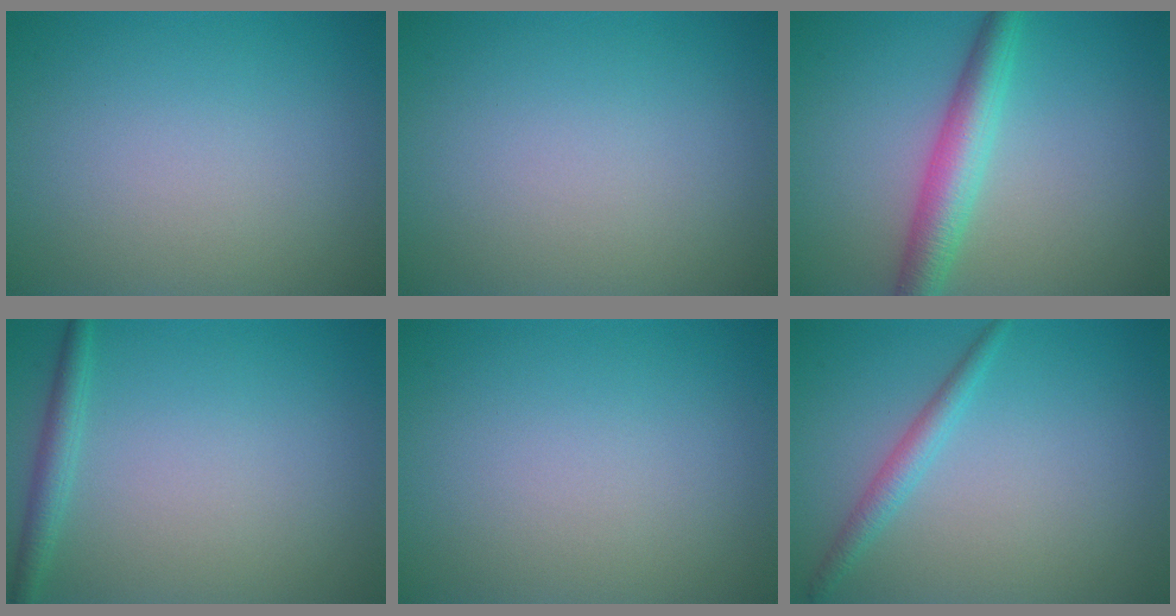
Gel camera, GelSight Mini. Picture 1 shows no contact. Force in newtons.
{"total": 0.0}
{"total": 4.4, "press": 4.4, "slide": 0.1}
{"total": 1.8, "press": 1.8, "slide": 0.1}
{"total": 0.0}
{"total": 1.9, "press": 1.9, "slide": 0.1}